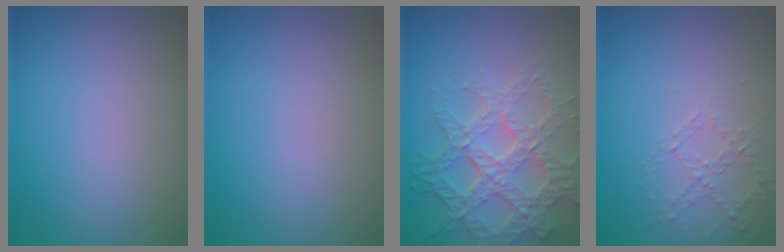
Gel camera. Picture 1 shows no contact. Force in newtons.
{"total": 0.0}
{"total": 6.7, "press": 5.2, "slide": 4.2}
{"total": 1.1, "press": 0.5, "slide": 1.0}